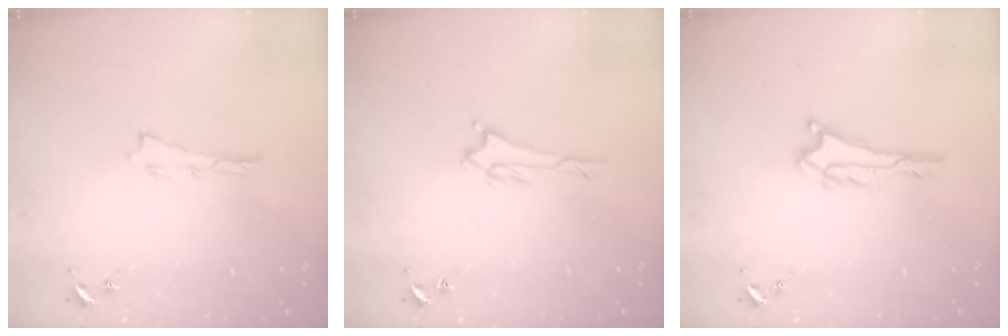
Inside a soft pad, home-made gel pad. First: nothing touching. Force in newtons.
{"total": 1.6, "press": 1.6, "slide": 0.1}
{"total": 0.6, "press": 0.6, "slide": 0.1}